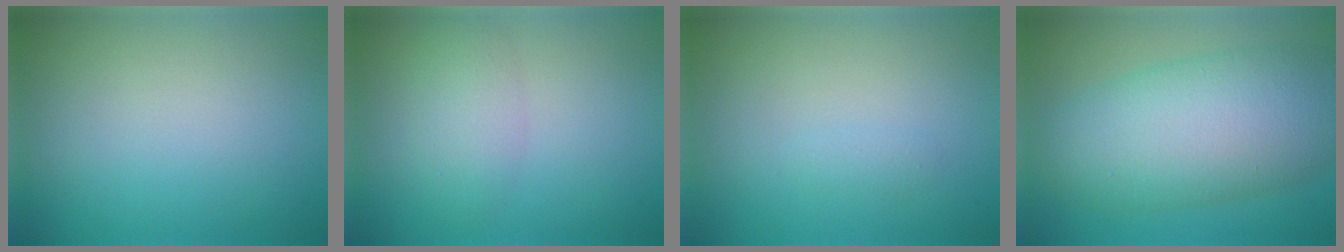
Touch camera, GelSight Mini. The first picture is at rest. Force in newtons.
{"total": 2.8, "press": 2.8, "slide": 0.2}
{"total": 0.7, "press": 0.7, "slide": 0.0}
{"total": 10.9, "press": 10.9, "slide": 0.4}